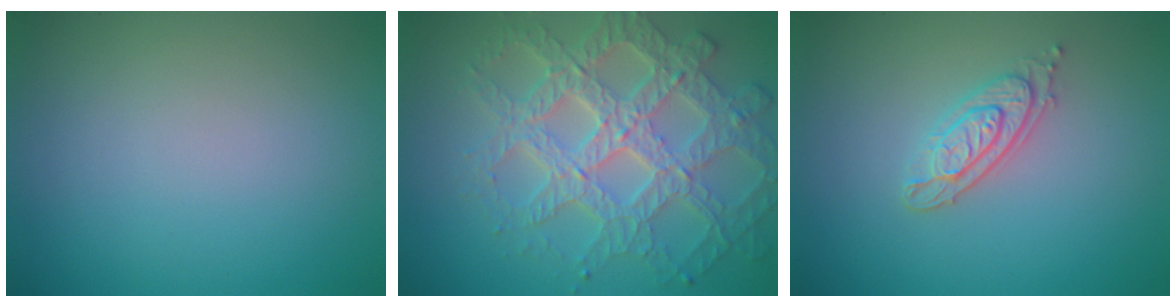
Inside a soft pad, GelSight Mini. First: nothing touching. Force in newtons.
{"total": 6.2, "press": 5.6, "slide": 2.6}
{"total": 2.6, "press": 2.4, "slide": 1.0}